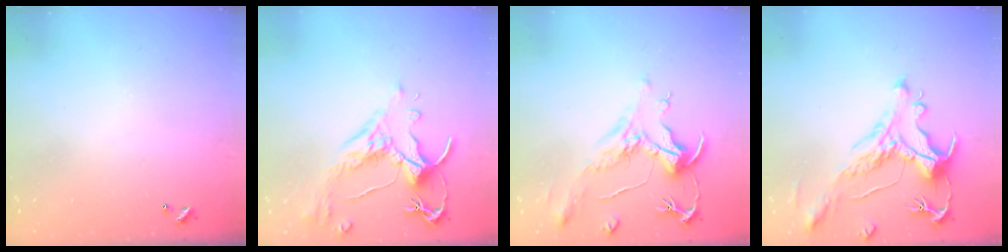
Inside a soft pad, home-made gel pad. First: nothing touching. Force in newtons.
{"total": 2.6, "press": 2.2, "slide": 1.3}
{"total": 2.0, "press": 1.5, "slide": 1.3}
{"total": 1.2, "press": 0.2, "slide": 1.2}